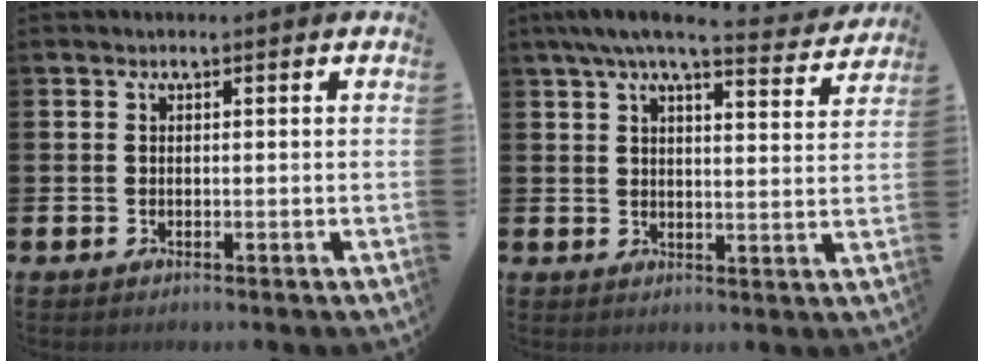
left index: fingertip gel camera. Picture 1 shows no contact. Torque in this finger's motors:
{"motor_torque": [1.05, -1.09, 0.74, 0.21]}